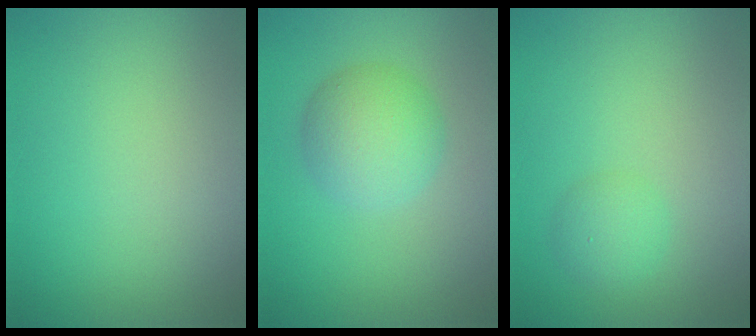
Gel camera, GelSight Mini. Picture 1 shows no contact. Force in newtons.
{"total": 4.1, "press": 4.1, "slide": 0.1}
{"total": 1.9, "press": 1.9, "slide": 0.1}